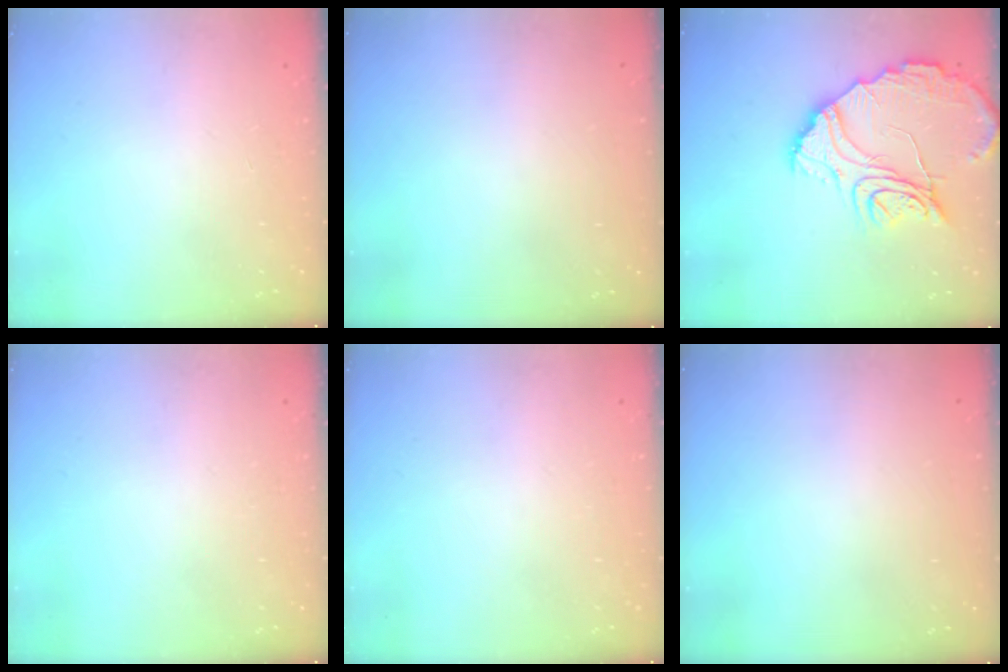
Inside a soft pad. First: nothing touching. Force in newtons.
{"total": 3.0, "press": 3.0, "slide": 0.1}
{"total": 16.0, "press": 15.9, "slide": 1.4}
{"total": 0.0}
{"total": 0.0}
{"total": 3.0, "press": 3.0, "slide": 0.1}